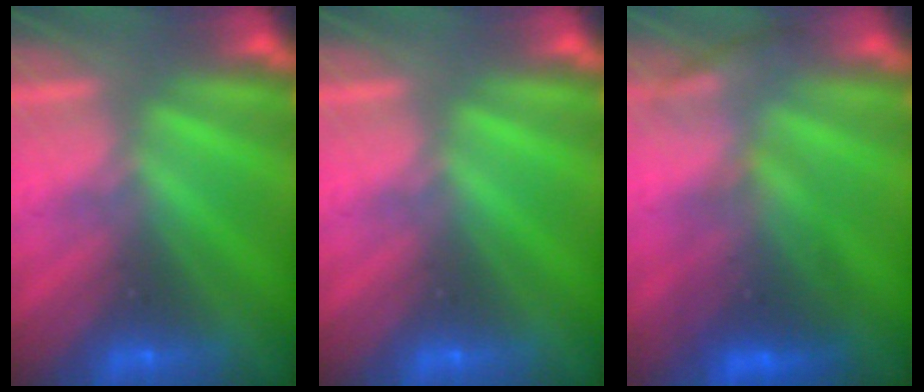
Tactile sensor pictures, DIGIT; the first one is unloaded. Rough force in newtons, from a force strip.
{"total": 0.0}
{"total": 2.6}